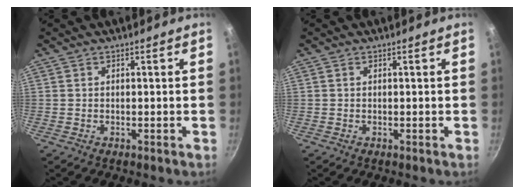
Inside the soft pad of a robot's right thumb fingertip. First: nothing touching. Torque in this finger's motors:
{"motor_torque": [0.09, 0.01, 0.29, 0.07, -0.01]}